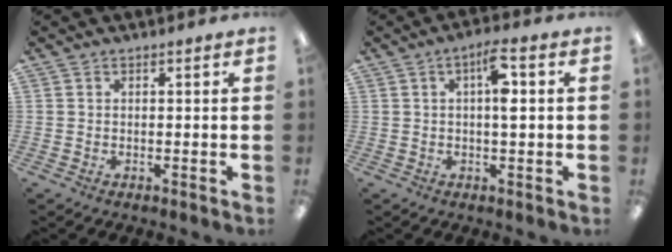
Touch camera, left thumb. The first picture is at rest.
{"total": 6.3, "force": [1.2, 2.1, 5.8], "torque": [-0.087, 0.005, 0.014]}